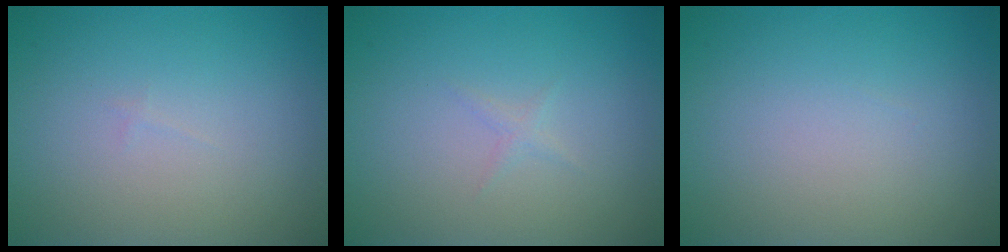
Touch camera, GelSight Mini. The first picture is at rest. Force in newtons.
{"total": 0.6, "press": 0.6, "slide": 0.0}
{"total": 0.0}